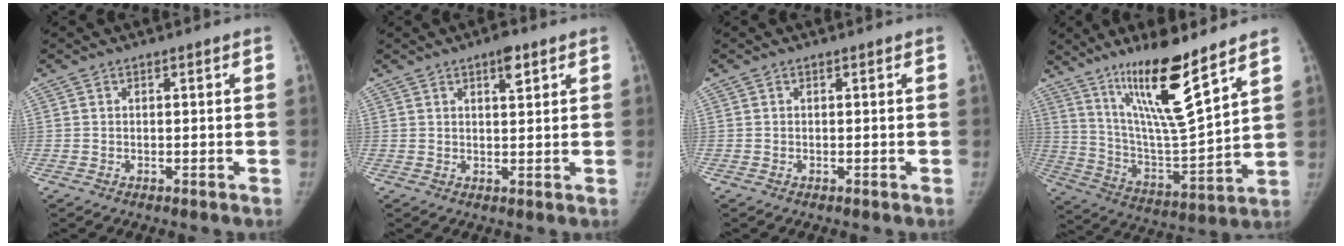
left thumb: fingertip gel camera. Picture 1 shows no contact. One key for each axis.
{"total": 3.5, "fx": 2.1, "fy": 1.3, "fz": 2.6, "tx": -0.030, "ty": -0.009, "tz": 0.030}
{"total": 0.0}
{"total": 18.6, "fx": 12.2, "fy": 2.4, "fz": 13.8, "tx": -0.223, "ty": -0.078, "tz": 0.227}